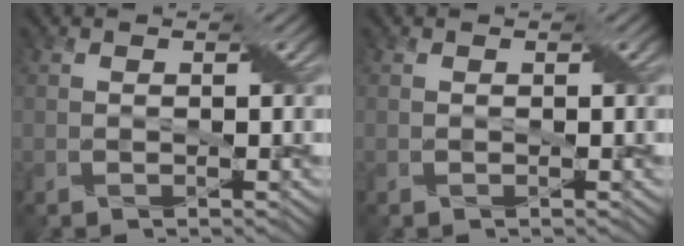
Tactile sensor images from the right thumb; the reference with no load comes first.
{"total": 0.0}